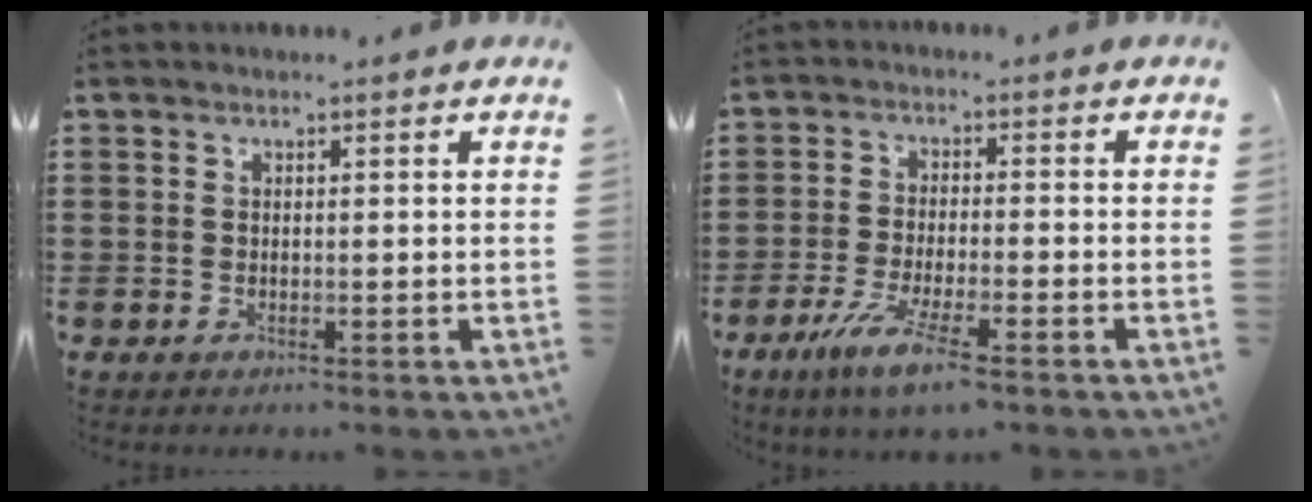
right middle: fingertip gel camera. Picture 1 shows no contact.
{"total": 6.5, "force": [-4.3, 0.6, 4.8], "torque": [-0.104, -0.015, -0.080]}